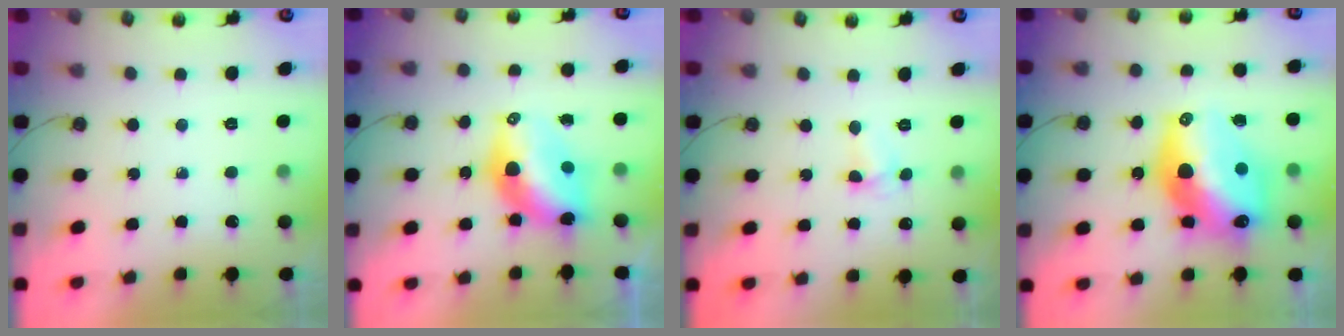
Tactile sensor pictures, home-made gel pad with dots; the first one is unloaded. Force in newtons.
{"total": 9.5, "press": 9.4, "slide": 0.8}
{"total": 3.9, "press": 3.8, "slide": 0.4}
{"total": 19.6, "press": 19.6, "slide": 1.5}